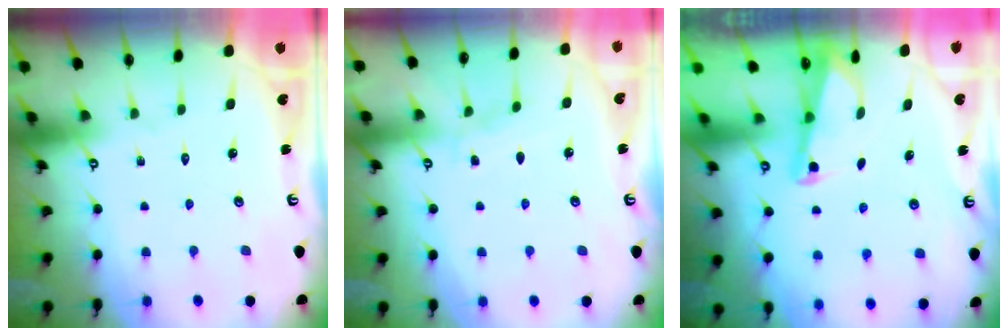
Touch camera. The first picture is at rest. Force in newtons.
{"total": 5.0, "press": 5.0, "slide": 0.5}
{"total": 2.1, "press": 2.0, "slide": 0.3}